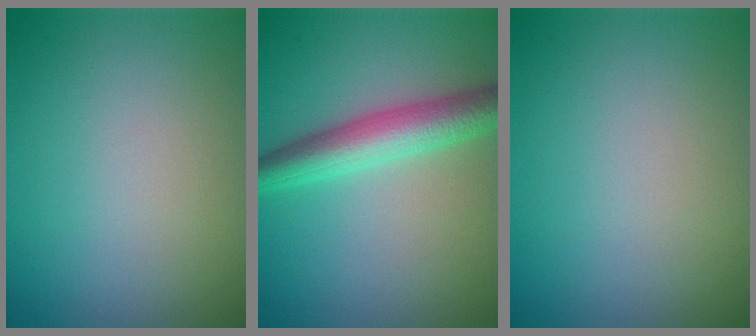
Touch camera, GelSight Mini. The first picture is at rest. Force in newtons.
{"total": 5.1, "press": 5.1, "slide": 0.1}
{"total": 0.0}